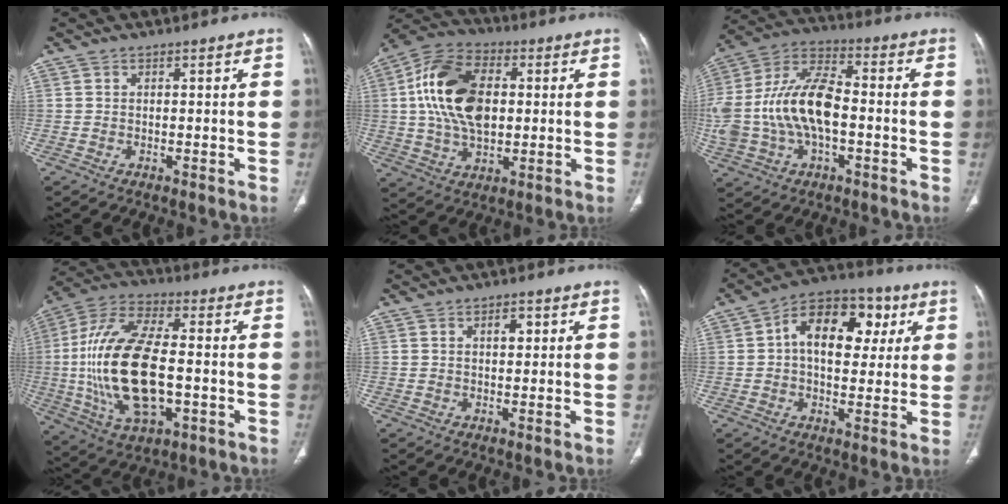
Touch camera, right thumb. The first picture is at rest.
{"total": 17.4, "force": [2.1, 10.8, 13.5], "torque": [-0.241, 0.014, 0.036]}
{"total": 19.8, "force": [-2.0, 11.0, 16.4], "torque": [-0.345, 0.036, -0.035]}
{"total": 23.0, "force": [-2.0, 10.9, 20.2], "torque": [-0.412, 0.012, -0.030]}
{"total": 2.5, "force": [0.8, 1.4, 1.9], "torque": [-0.019, 0.000, 0.011]}
{"total": 15.7, "force": [3.7, 9.9, 11.6], "torque": [-0.136, 0.017, 0.049]}